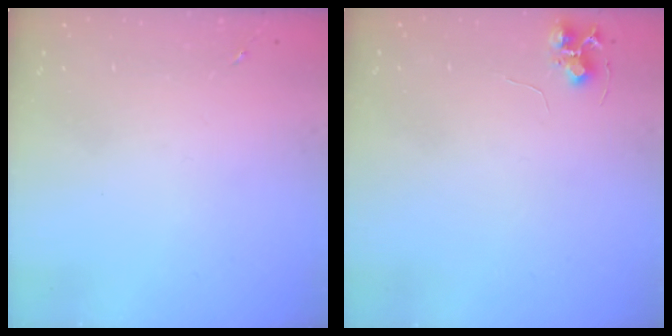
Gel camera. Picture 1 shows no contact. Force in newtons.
{"total": 6.9, "press": 6.9, "slide": 0.7}